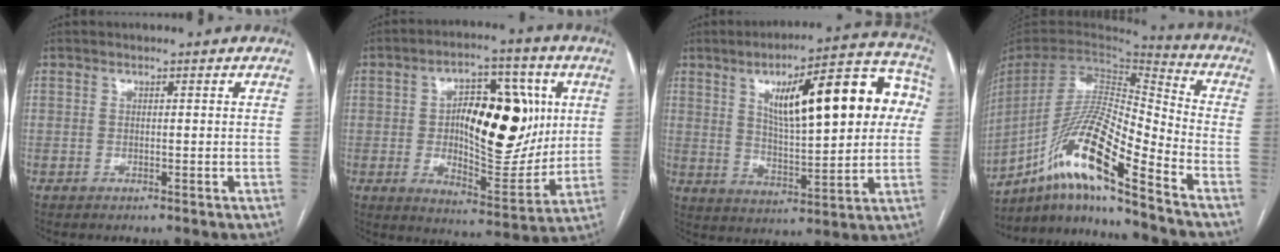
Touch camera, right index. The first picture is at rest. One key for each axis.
{"total": 18.0, "fx": 2.4, "fy": 7.5, "fz": 16.2, "tx": -0.242, "ty": 0.015, "tz": 0.045}
{"total": 20.0, "fx": 5.0, "fy": 5.1, "fz": 18.7, "tx": -0.258, "ty": 0.036, "tz": 0.075}
{"total": 17.9, "fx": -11.7, "fy": 0.3, "fz": 13.5, "tx": -0.281, "ty": -0.005, "tz": -0.219}